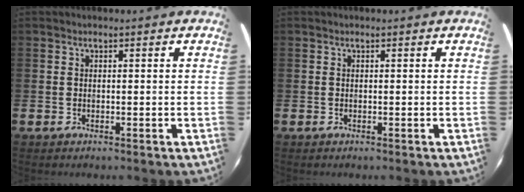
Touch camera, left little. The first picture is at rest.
{"total": 0.0}